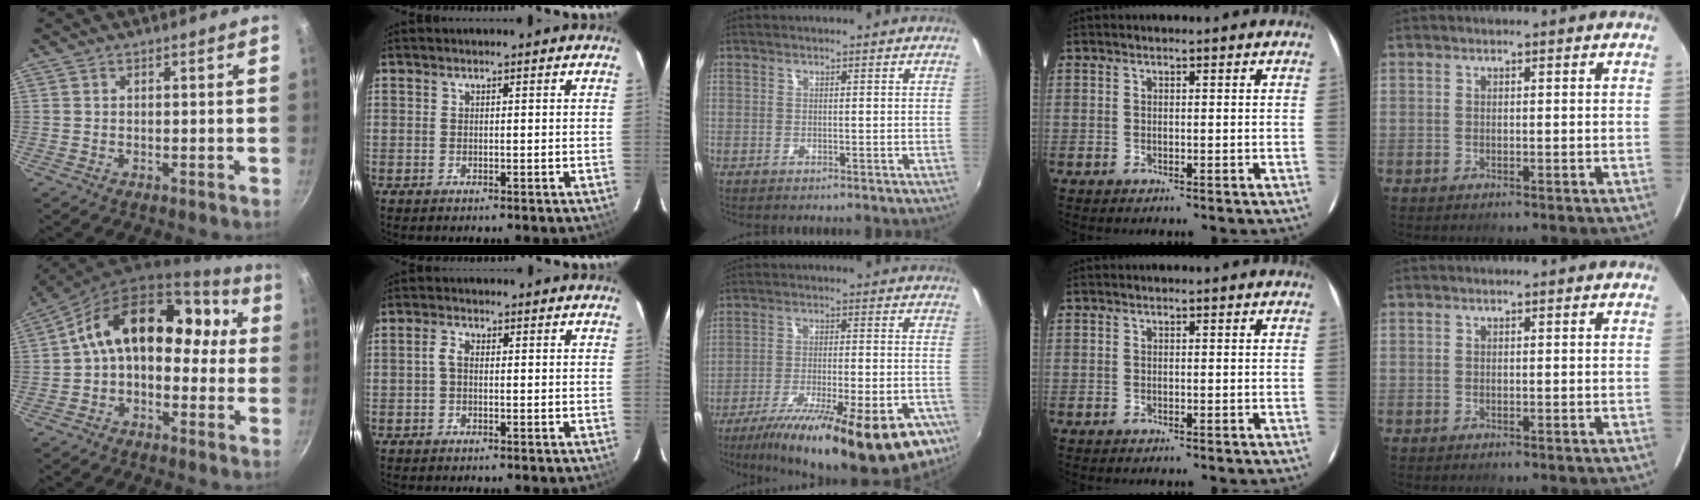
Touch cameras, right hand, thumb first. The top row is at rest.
{"thumb": {"total": 16.3, "force": [0.6, 11.4, 11.7], "torque": [-0.132, 0.065, -0.011]}, "index": {"total": 1.8, "force": [-0.1, 1.1, 1.5], "torque": [-0.033, 0.008, -0.005]}, "middle": {"total": 26.4, "force": [-17.6, 6.7, 18.5], "torque": [-0.300, -0.052, -0.254]}}